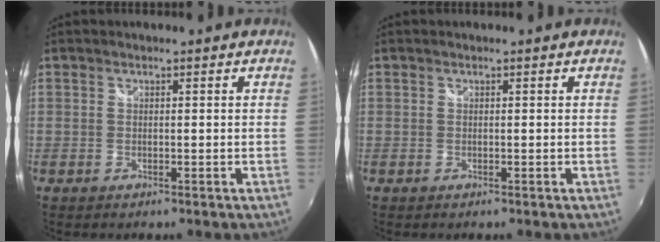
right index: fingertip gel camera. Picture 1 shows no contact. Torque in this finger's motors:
{"motor_torque": [0.00, 0.00, 0.00, 0.00]}